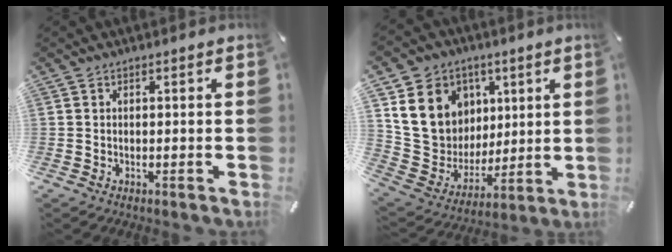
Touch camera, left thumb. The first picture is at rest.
{"total": 17.8, "force": [6.2, 15.5, 6.3], "torque": [-0.117, -0.031, 0.137]}